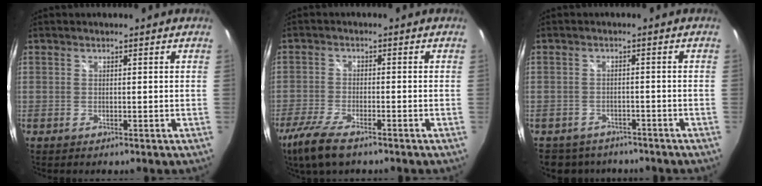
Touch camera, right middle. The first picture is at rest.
{"total": 8.4, "force": [-5.9, 2.1, 5.6], "torque": [-0.140, -0.025, -0.113]}
{"total": 7.4, "force": [-6.0, 4.0, 1.5], "torque": [-0.040, 0.003, -0.083]}